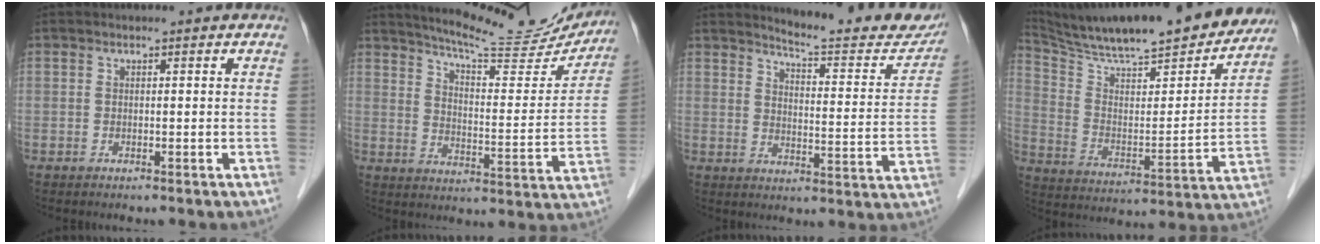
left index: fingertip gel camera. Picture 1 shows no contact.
{"total": 18.8, "force": [17.6, 2.3, 6.3], "torque": [-0.094, -0.043, 0.230]}
{"total": 15.4, "force": [14.6, 1.7, 4.6], "torque": [-0.057, -0.058, 0.173]}
{"total": 26.7, "force": [23.7, 3.5, 11.9], "torque": [-0.202, -0.032, 0.341]}